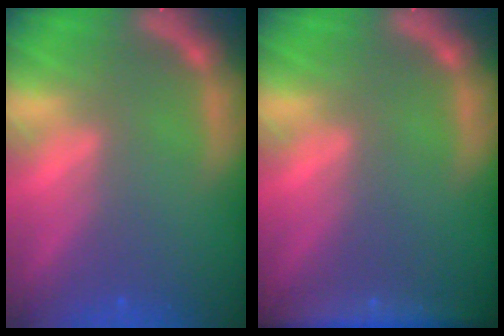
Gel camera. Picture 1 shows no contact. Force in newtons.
{"total": 5.0}